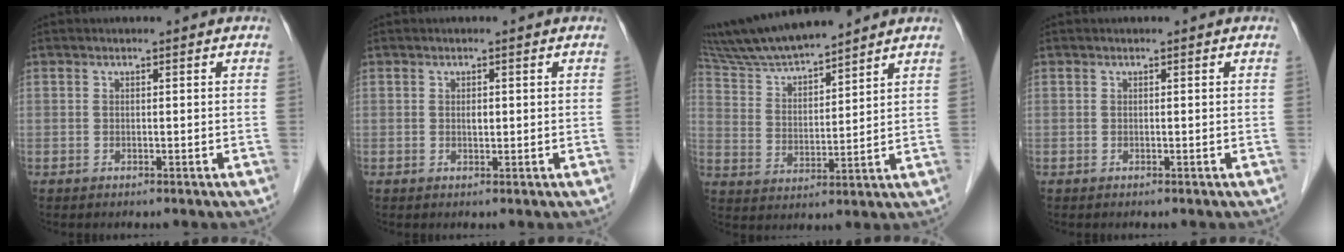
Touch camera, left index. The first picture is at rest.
{"total": 0.8, "force": [0.2, 0.4, 0.6], "torque": [-0.009, -0.002, 0.002]}
{"total": 12.6, "force": [11.6, 0.9, 4.8], "torque": [-0.094, 0.019, 0.219]}
{"total": 0.0}